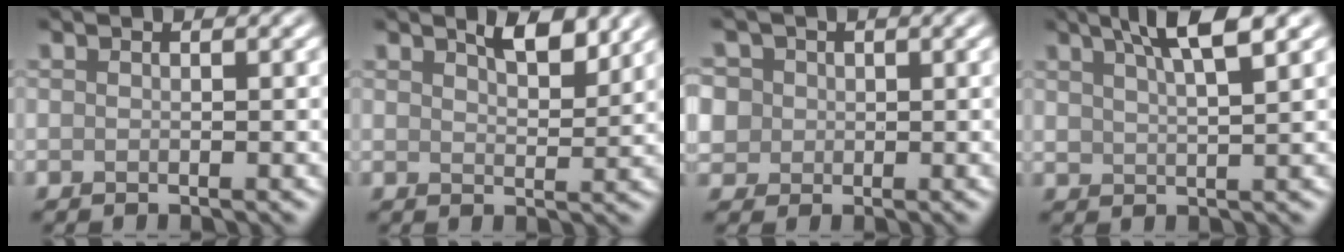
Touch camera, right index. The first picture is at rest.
{"total": 3.4, "force": [2.4, 1.1, 2.1], "torque": [-0.033, 0.001, 0.031]}
{"total": 5.1, "force": [1.5, 4.5, 2.0], "torque": [-0.050, 0.025, 0.012]}
{"total": 4.9, "force": [3.1, 1.1, 3.6], "torque": [-0.055, 0.015, 0.053]}